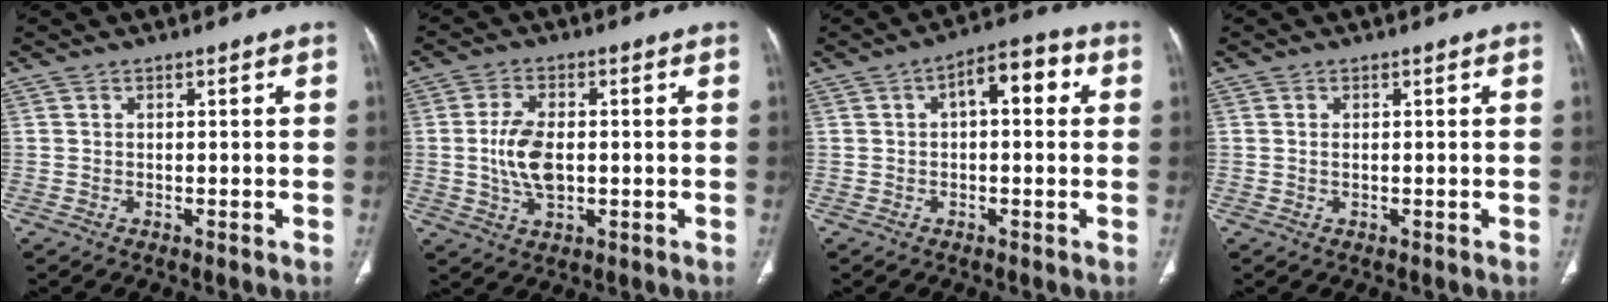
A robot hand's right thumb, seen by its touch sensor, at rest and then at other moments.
{"total": 7.9, "force": [-0.2, 4.3, 6.6], "torque": [-0.132, -0.001, -0.002]}
{"total": 7.5, "force": [1.6, 3.6, 6.4], "torque": [-0.070, 0.025, 0.014]}
{"total": 0.8, "force": [0.1, 0.4, 0.7], "torque": [-0.018, 0.000, 0.003]}